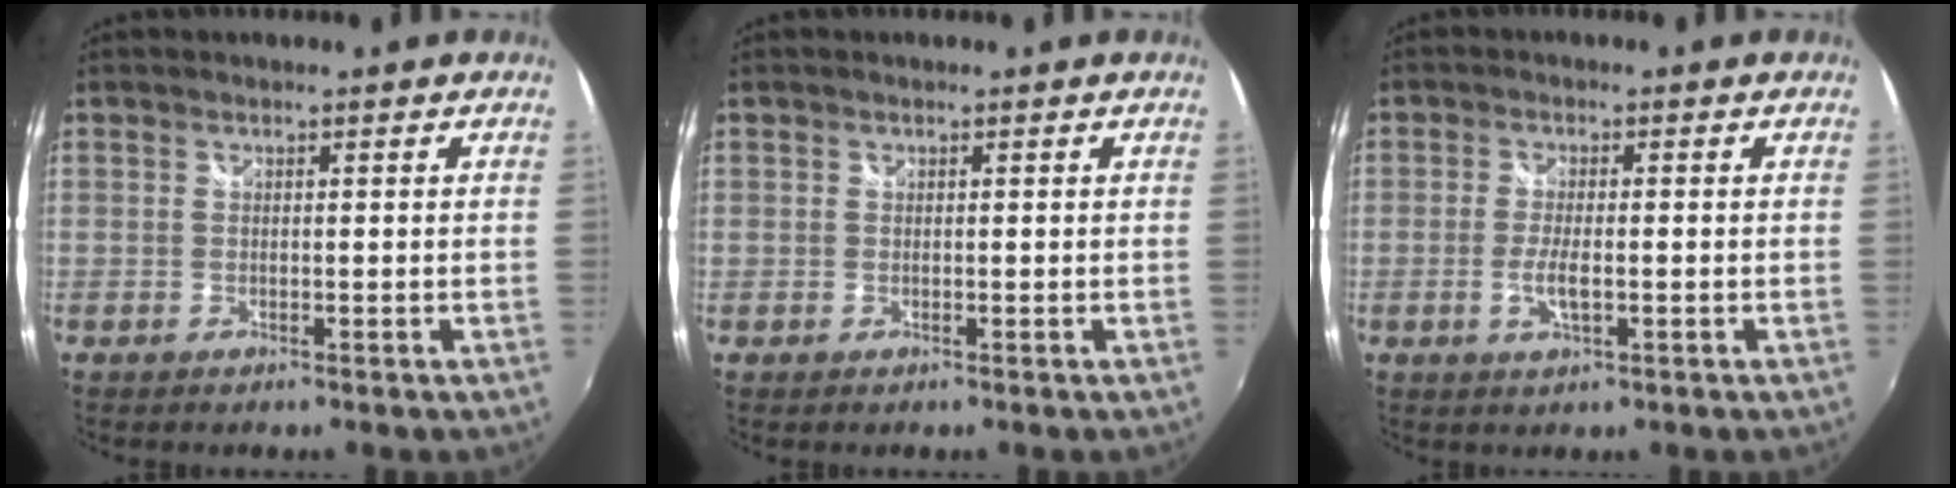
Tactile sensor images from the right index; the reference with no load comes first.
{"total": 0.8, "force": [-0.1, 0.8, -0.1], "torque": [0.000, 0.001, -0.003]}
{"total": 4.0, "force": [-1.1, 1.0, 3.7], "torque": [-0.076, -0.006, -0.021]}